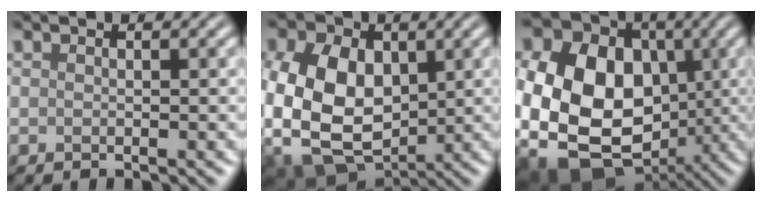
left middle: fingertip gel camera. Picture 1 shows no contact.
{"total": 12.3, "force": [0.0, 9.1, 8.2], "torque": [-0.166, -0.011, 0.001]}
{"total": 17.6, "force": [-1.8, 13.9, 10.6], "torque": [-0.206, -0.016, -0.060]}